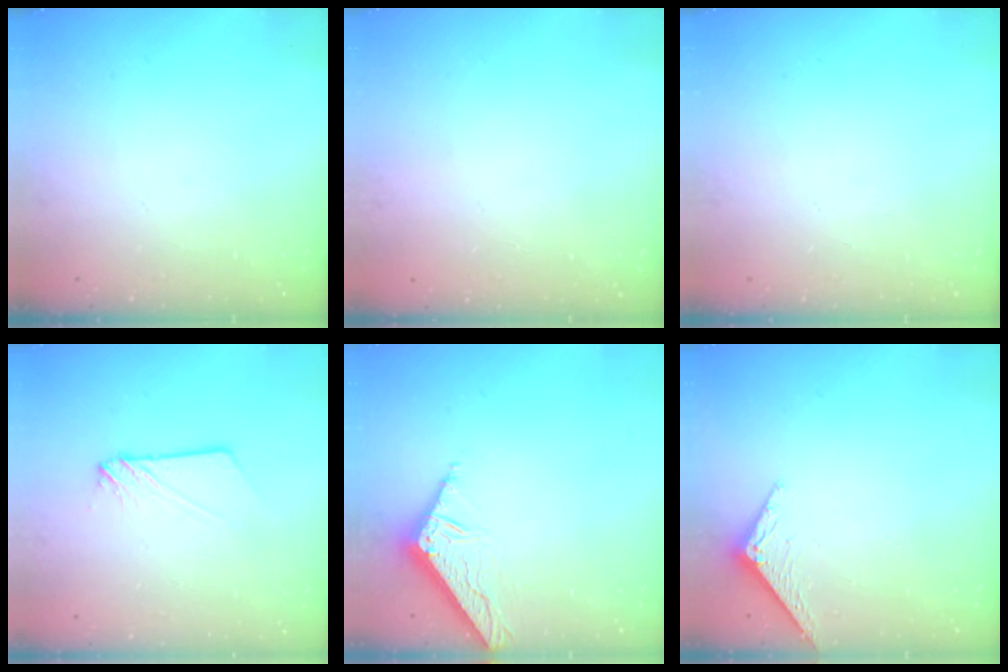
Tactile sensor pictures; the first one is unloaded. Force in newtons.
{"total": 0.0}
{"total": 0.0}
{"total": 2.9, "press": 2.9, "slide": 0.3}
{"total": 8.2, "press": 8.2, "slide": 0.5}
{"total": 3.7, "press": 3.7, "slide": 0.3}